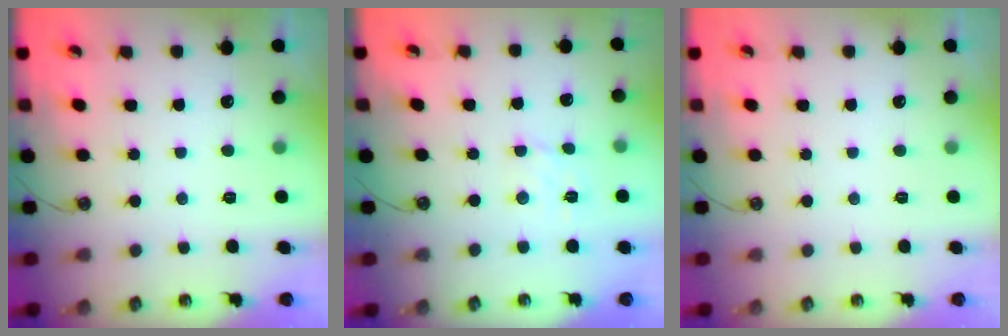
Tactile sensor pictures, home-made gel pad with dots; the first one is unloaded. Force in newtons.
{"total": 2.8, "press": 2.7, "slide": 0.6}
{"total": 0.0}